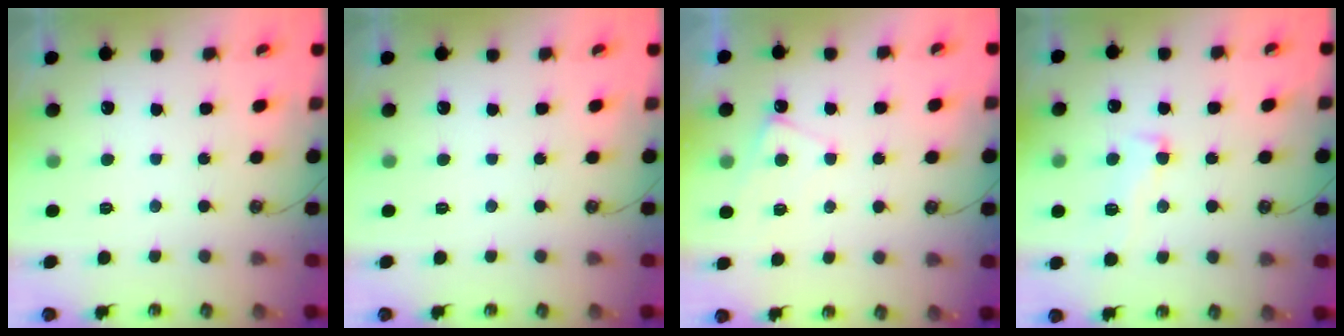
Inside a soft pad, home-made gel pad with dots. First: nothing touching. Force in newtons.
{"total": 0.0}
{"total": 1.7, "press": 1.7, "slide": 0.4}
{"total": 2.2, "press": 1.5, "slide": 1.6}